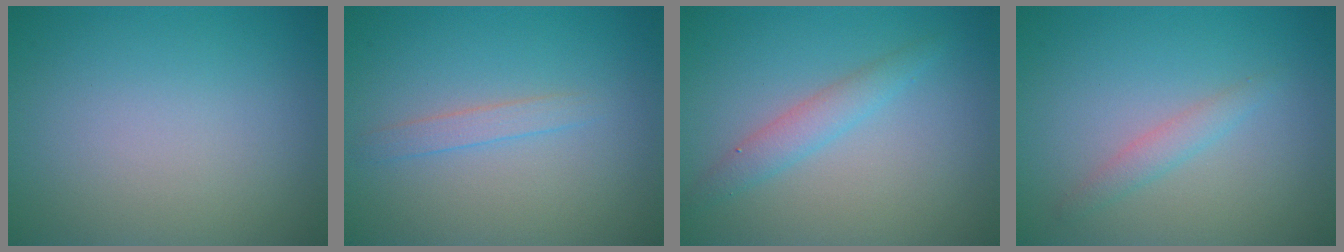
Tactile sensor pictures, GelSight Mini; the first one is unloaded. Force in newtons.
{"total": 1.3, "press": 1.3, "slide": 0.1}
{"total": 2.2, "press": 2.2, "slide": 0.0}
{"total": 1.5, "press": 1.5, "slide": 0.0}